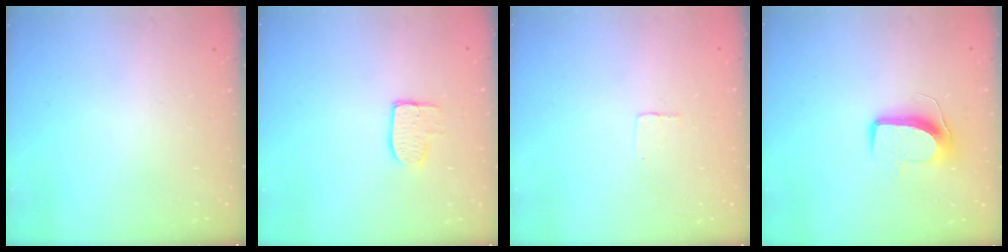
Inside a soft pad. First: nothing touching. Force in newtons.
{"total": 7.4, "press": 7.4, "slide": 0.2}
{"total": 1.9, "press": 1.9, "slide": 0.1}
{"total": 9.2, "press": 9.2, "slide": 0.4}